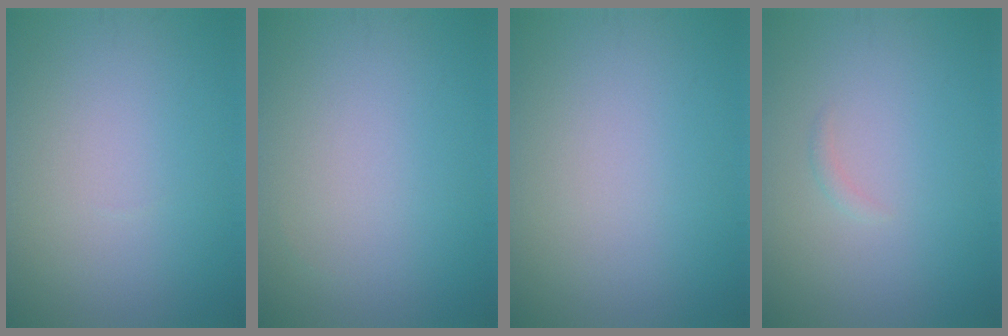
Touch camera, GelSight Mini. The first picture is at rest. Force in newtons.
{"total": 0.0}
{"total": 0.0}
{"total": 0.6, "press": 0.6, "slide": 0.0}